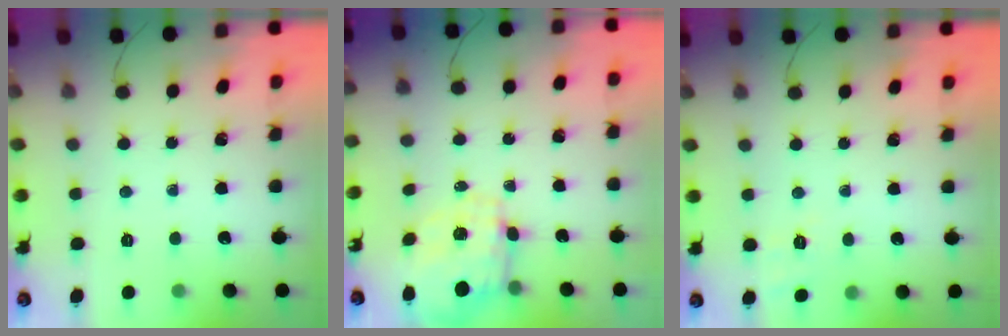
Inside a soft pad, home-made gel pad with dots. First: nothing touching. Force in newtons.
{"total": 3.5, "press": 3.2, "slide": 1.4}
{"total": 2.5, "press": 1.3, "slide": 2.2}